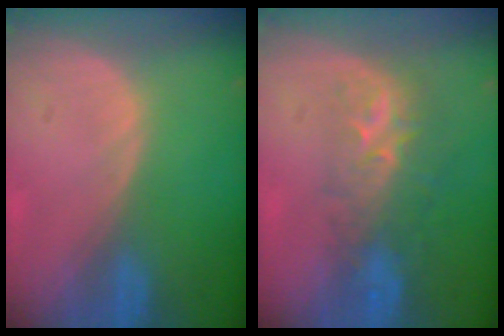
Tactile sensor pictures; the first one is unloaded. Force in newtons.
{"total": 8.7, "press": 7.2, "slide": 5.0}